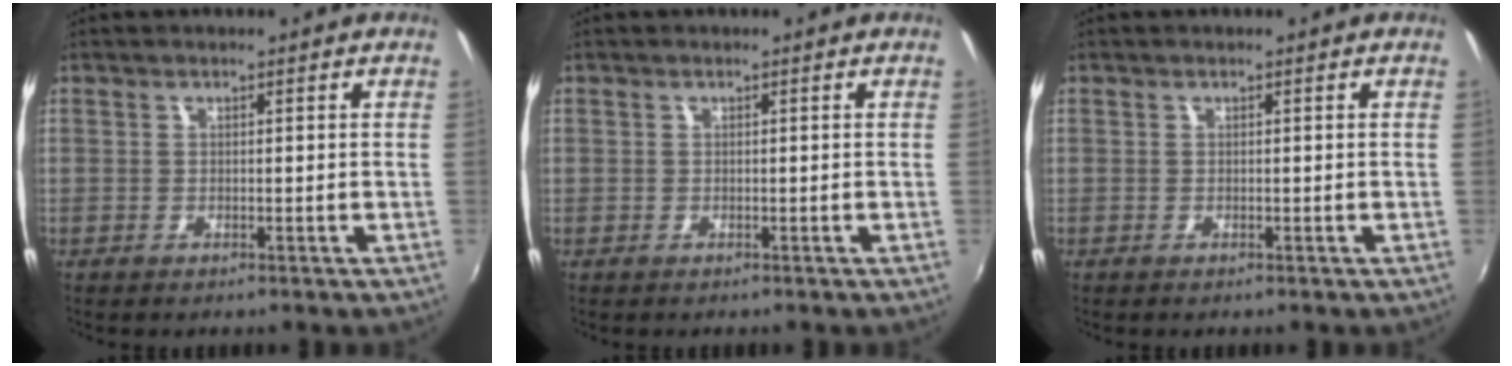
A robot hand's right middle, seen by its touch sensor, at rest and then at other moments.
{"total": 0.8, "force": [-0.2, 0.7, -0.1], "torque": [-0.001, 0.001, -0.003]}
{"total": 0.0}